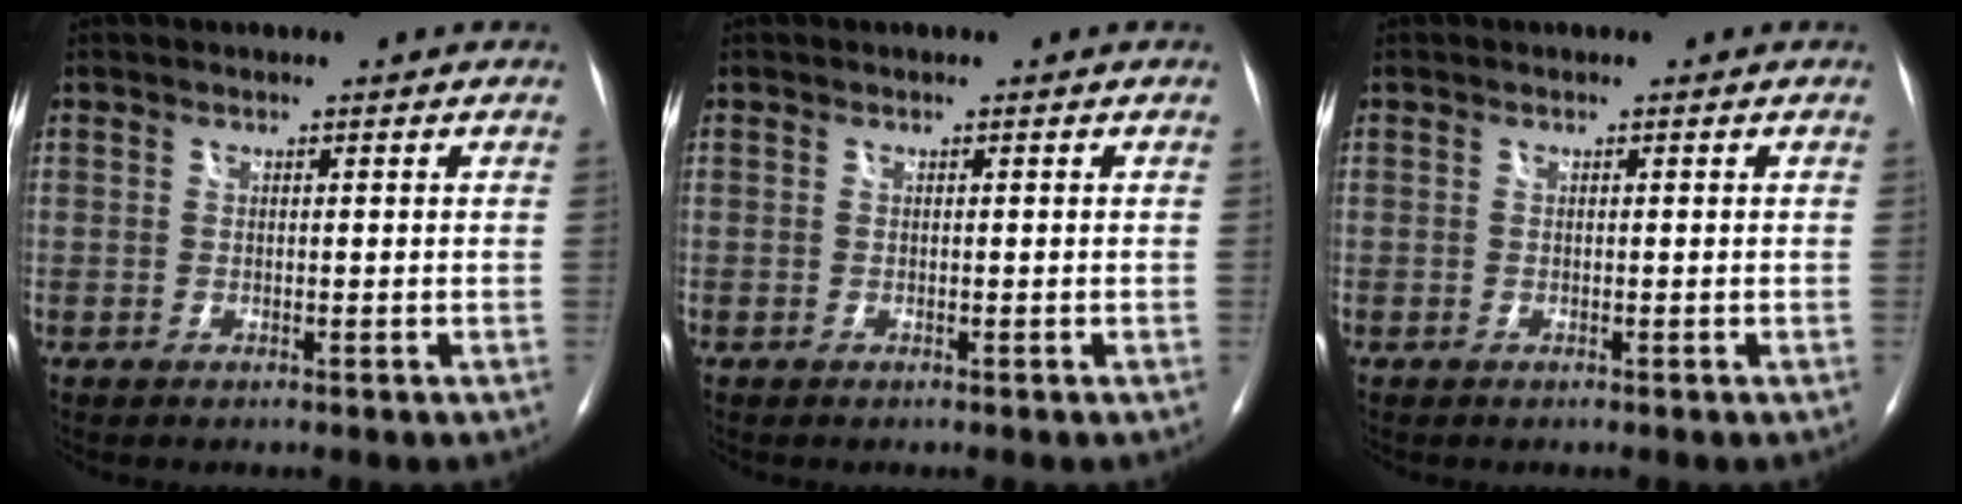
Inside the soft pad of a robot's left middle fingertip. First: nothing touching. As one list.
[{"total": 0.0}, {"total": 0.0}]